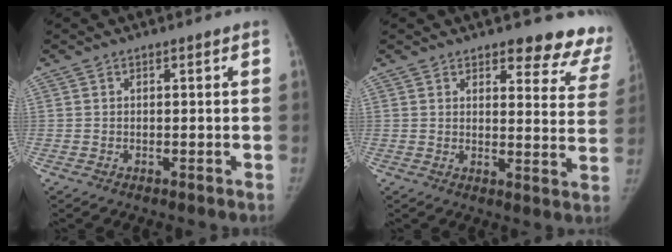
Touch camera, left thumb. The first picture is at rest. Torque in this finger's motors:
{"motor_torque": [-0.11, 0.28, 0.74, -0.38, 0.01]}